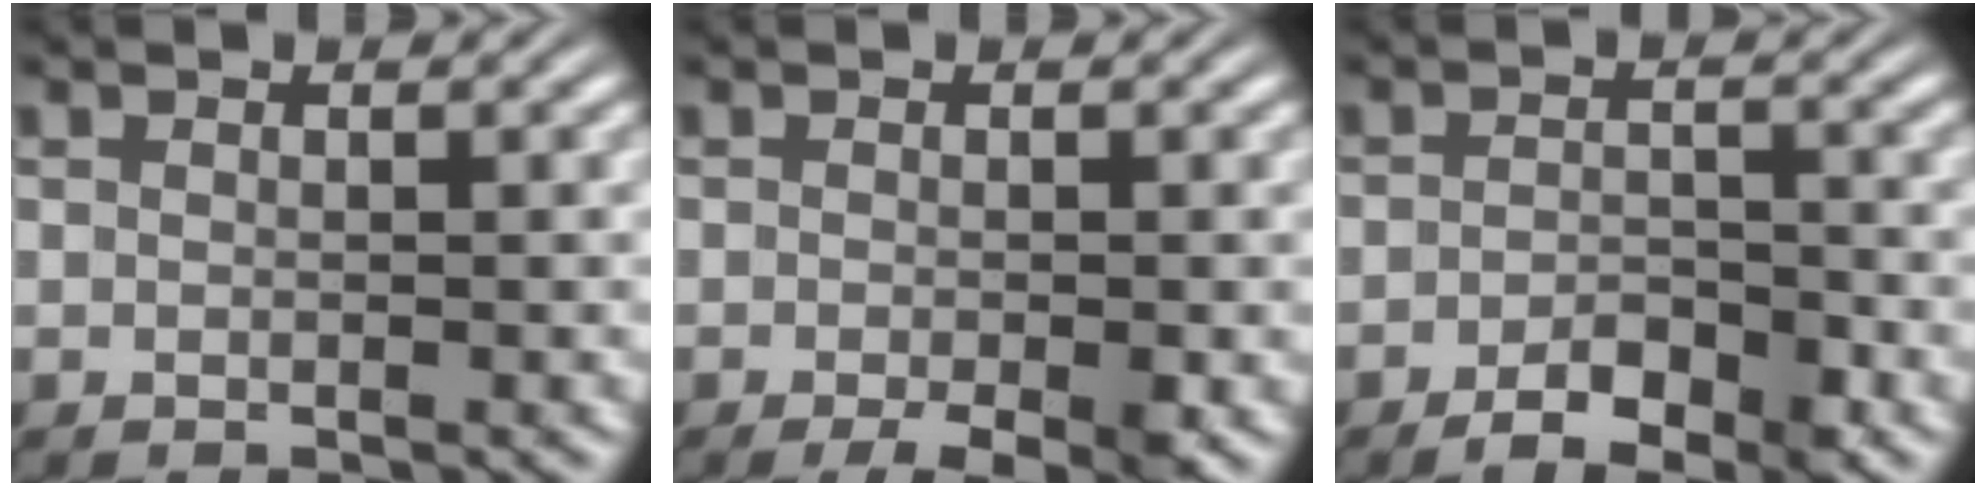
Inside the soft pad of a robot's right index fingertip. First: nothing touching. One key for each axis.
{"total": 3.0, "fx": -1.8, "fy": 1.0, "fz": 2.2, "tx": -0.029, "ty": -0.010, "tz": -0.027}
{"total": 3.7, "fx": -2.7, "fy": 1.5, "fz": 2.0, "tx": -0.025, "ty": -0.002, "tz": -0.052}